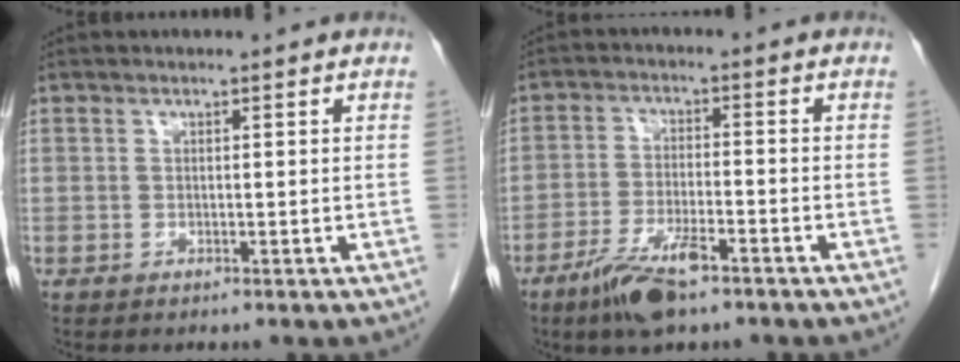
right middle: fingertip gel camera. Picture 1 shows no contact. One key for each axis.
{"total": 7.6, "fx": -5.1, "fy": 1.5, "fz": 5.5, "tx": -0.112, "ty": -0.012, "tz": -0.090}